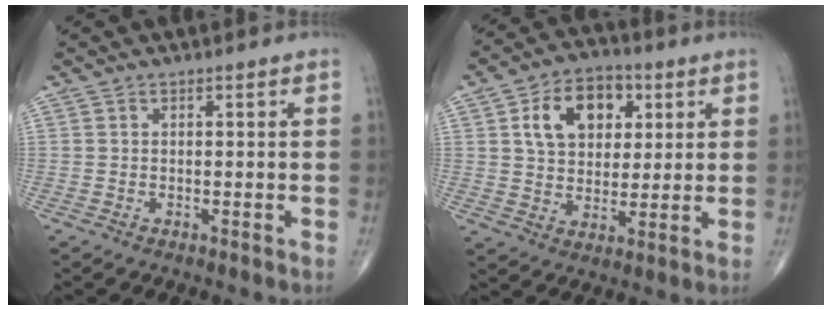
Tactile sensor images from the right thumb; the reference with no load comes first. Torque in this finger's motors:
{"motor_torque": [1.50, 1.62, 1.00, 0.33, 0.09]}